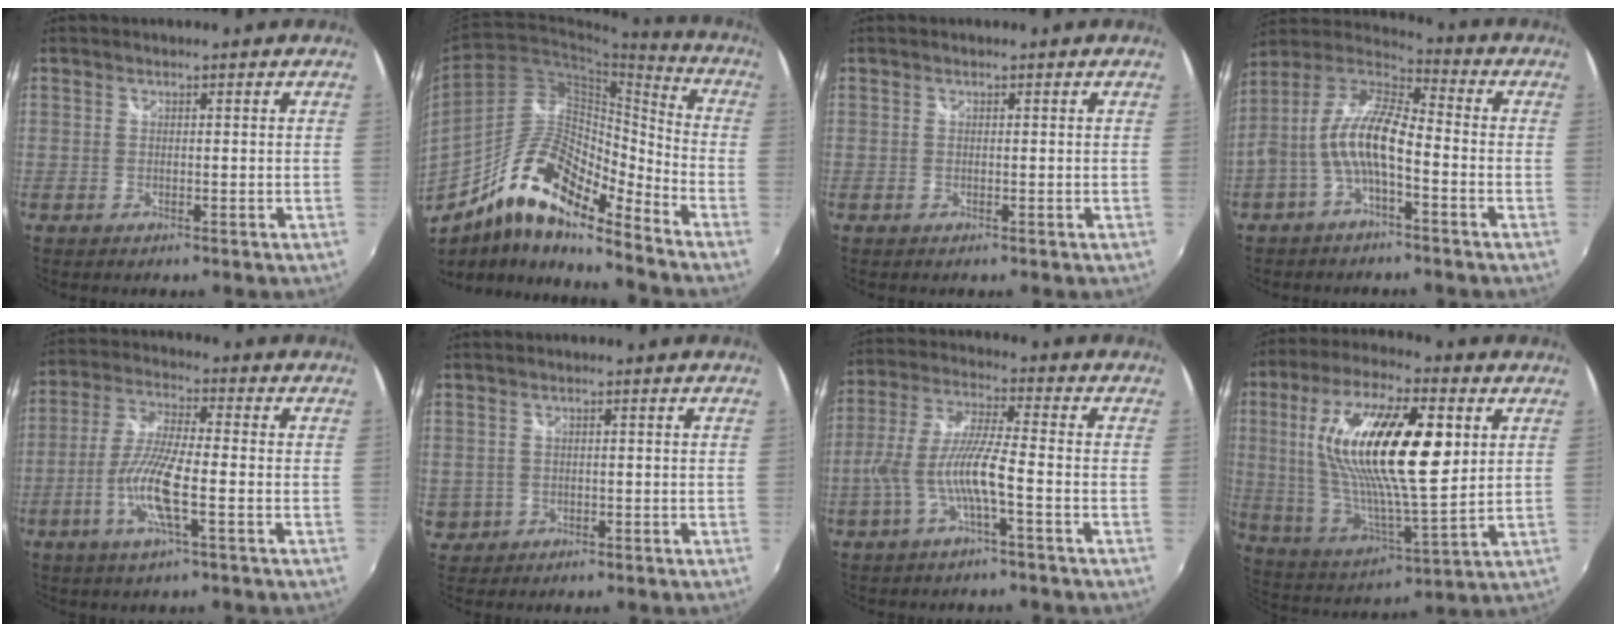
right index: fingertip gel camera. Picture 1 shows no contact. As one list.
[{"total": 17.3, "force": [-12.5, 5.1, 10.9], "torque": [-0.190, 0.006, -0.236]}, {"total": 0.0}, {"total": 11.4, "force": [-2.9, 3.7, 10.3], "torque": [-0.214, 0.015, -0.058]}, {"total": 10.5, "force": [-3.3, 1.6, 9.8], "torque": [-0.206, -0.005, -0.068]}, {"total": 3.7, "force": [0.1, 3.5, 1.0], "torque": [-0.020, 0.001, 0.010]}, {"total": 9.8, "force": [-3.6, 0.6, 9.1], "torque": [-0.190, -0.002, -0.063]}, {"total": 23.7, "force": [6.1, 7.3, 21.7], "torque": [-0.404, 0.008, 0.113]}]